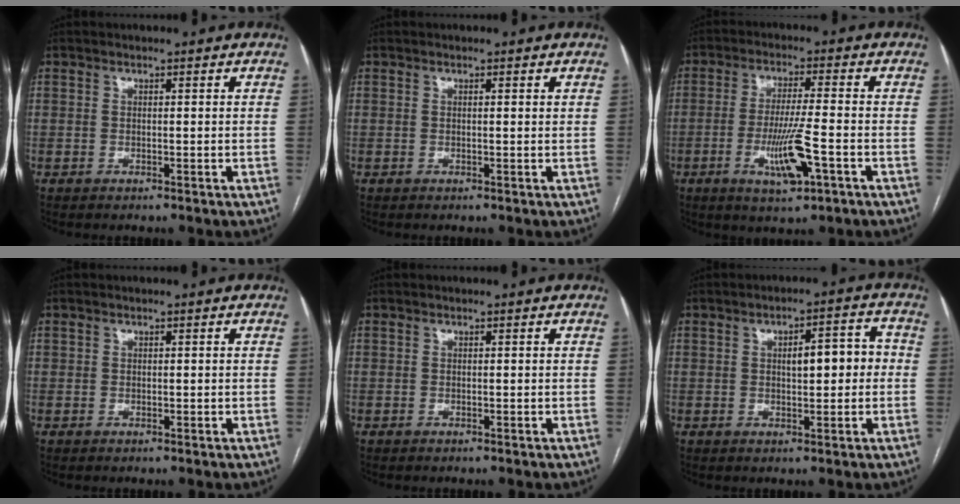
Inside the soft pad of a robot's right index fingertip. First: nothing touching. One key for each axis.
{"total": 0.5, "fx": 0.3, "fy": 0.0, "fz": 0.4, "tx": -0.007, "ty": 0.001, "tz": 0.003}
{"total": 8.4, "fx": -3.1, "fy": 0.7, "fz": 7.8, "tx": -0.145, "ty": -0.012, "tz": -0.053}
{"total": 0.7, "fx": 0.2, "fy": 0.6, "fz": 0.2, "tx": 0.004, "ty": 0.001, "tz": 0.001}
{"total": 0.0}
{"total": 6.2, "fx": 0.5, "fy": 2.1, "fz": 5.8, "tx": -0.080, "ty": 0.023, "tz": 0.009}